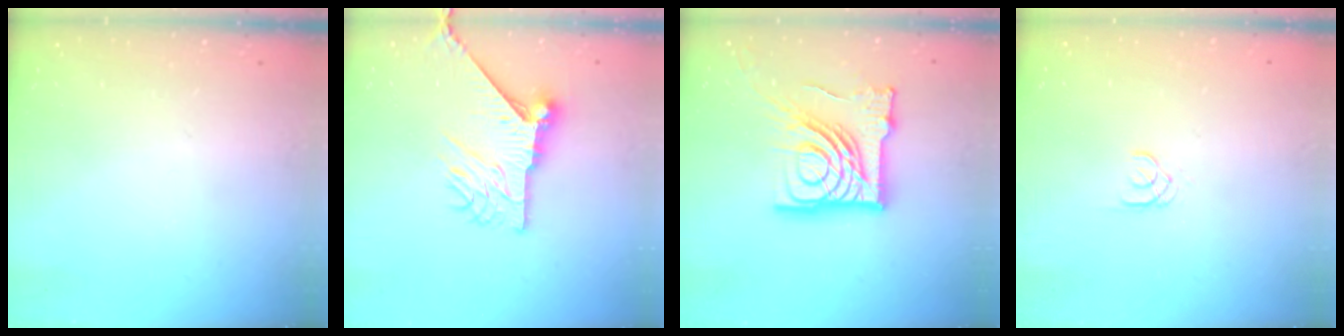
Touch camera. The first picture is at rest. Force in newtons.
{"total": 13.4, "press": 13.4, "slide": 1.2}
{"total": 22.2, "press": 22.1, "slide": 2.7}
{"total": 1.8, "press": 1.7, "slide": 0.2}